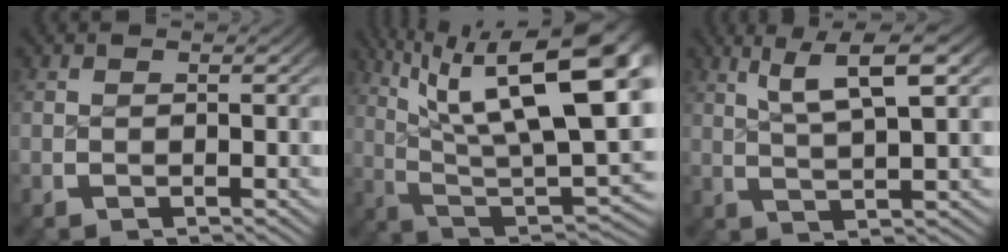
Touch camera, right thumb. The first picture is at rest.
{"total": 17.1, "force": [2.8, 9.3, 14.1], "torque": [-0.233, -0.040, 0.064]}
{"total": 6.4, "force": [2.8, 2.1, 5.4], "torque": [-0.080, 0.007, 0.047]}